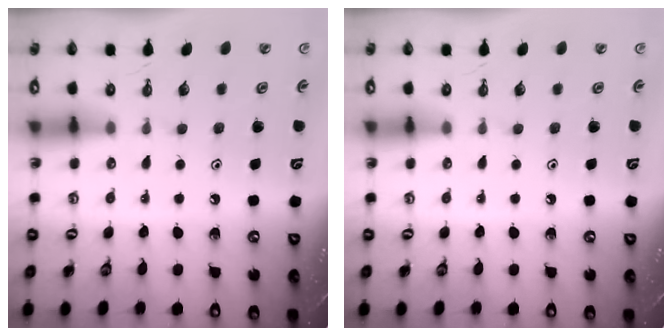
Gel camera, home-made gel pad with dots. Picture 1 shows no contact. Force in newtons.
{"total": 0.0}